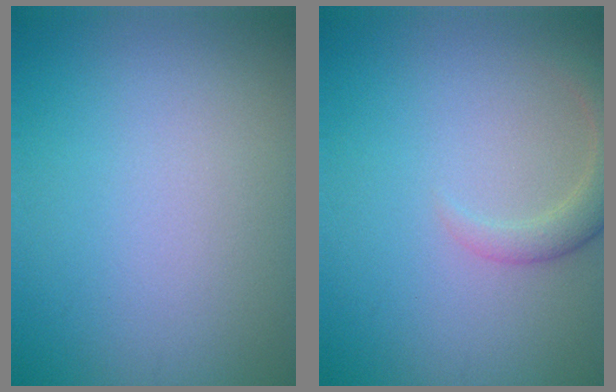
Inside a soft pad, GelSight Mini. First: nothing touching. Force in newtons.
{"total": 2.6, "press": 2.5, "slide": 0.4}